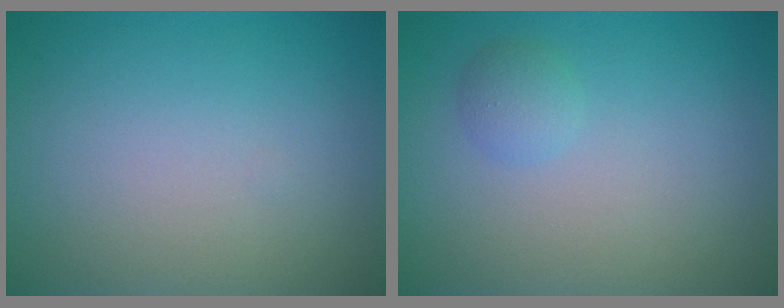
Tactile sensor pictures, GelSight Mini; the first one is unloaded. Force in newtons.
{"total": 1.3, "press": 1.3, "slide": 0.1}